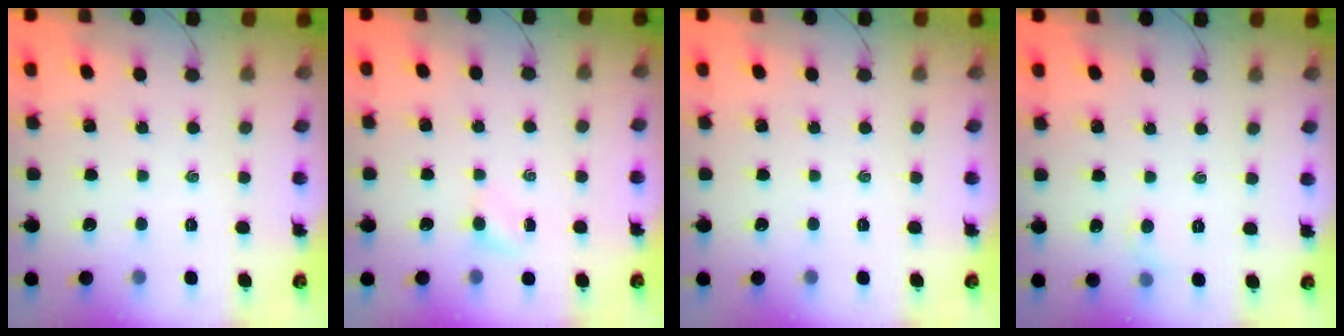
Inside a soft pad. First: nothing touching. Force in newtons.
{"total": 2.9, "press": 2.7, "slide": 1.1}
{"total": 0.0}
{"total": 3.4, "press": 3.2, "slide": 1.1}